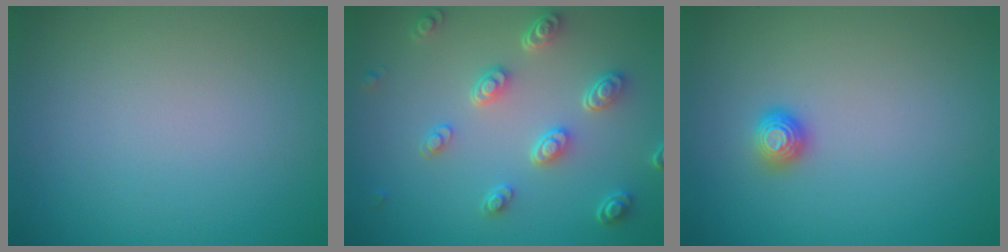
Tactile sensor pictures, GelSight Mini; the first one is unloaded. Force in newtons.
{"total": 4.6, "press": 3.5, "slide": 3.0}
{"total": 1.1, "press": 1.1, "slide": 0.4}